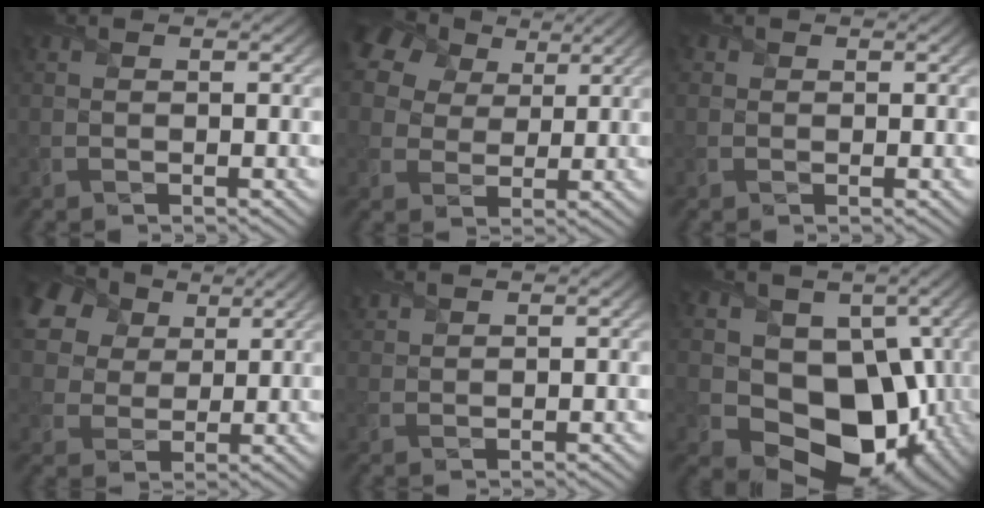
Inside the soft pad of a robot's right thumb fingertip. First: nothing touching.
{"total": 13.0, "force": [7.2, 8.7, 6.5], "torque": [-0.180, 0.046, 0.129]}
{"total": 0.8, "force": [0.3, 0.7, 0.0], "torque": [0.003, 0.000, 0.004]}
{"total": 13.4, "force": [7.0, 9.0, 7.0], "torque": [-0.195, 0.038, 0.133]}
{"total": 2.1, "force": [2.0, 0.4, 0.5], "torque": [-0.017, 0.010, 0.047]}
{"total": 12.5, "force": [-0.6, 9.6, 8.1], "torque": [-0.120, -0.037, -0.007]}